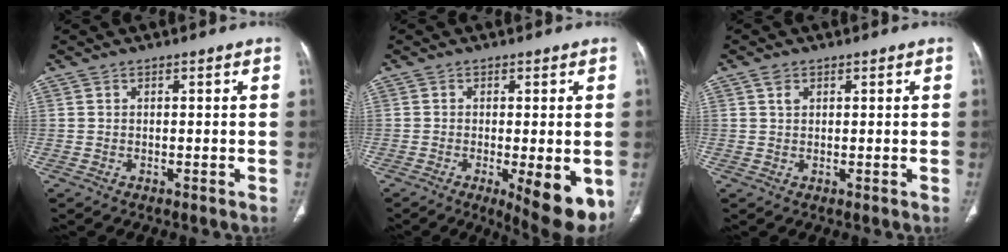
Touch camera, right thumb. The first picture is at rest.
{"total": 9.8, "force": [-3.2, 2.8, 8.9], "torque": [-0.114, -0.019, -0.039]}
{"total": 1.6, "force": [0.8, 1.1, 0.8], "torque": [-0.010, 0.000, 0.014]}